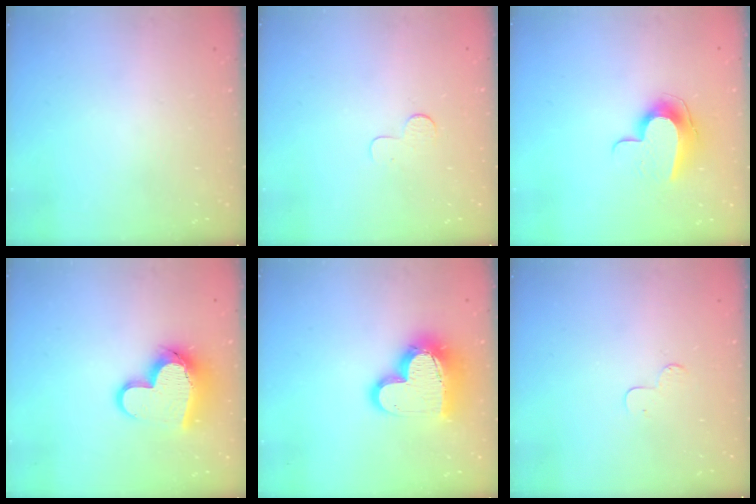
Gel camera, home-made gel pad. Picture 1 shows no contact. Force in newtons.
{"total": 4.9, "press": 4.8, "slide": 0.5}
{"total": 10.4, "press": 10.4, "slide": 0.5}
{"total": 14.9, "press": 14.8, "slide": 1.4}
{"total": 17.4, "press": 17.4, "slide": 1.3}
{"total": 3.7, "press": 3.7, "slide": 0.2}